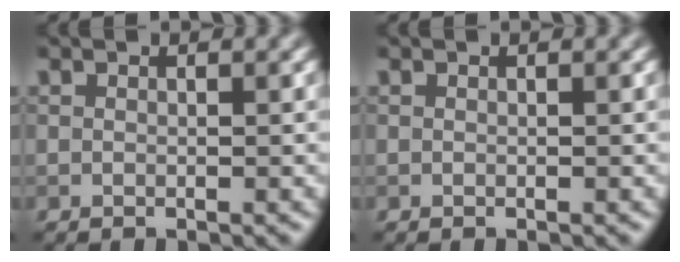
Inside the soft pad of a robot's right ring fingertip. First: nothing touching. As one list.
[{"total": 0.0}]